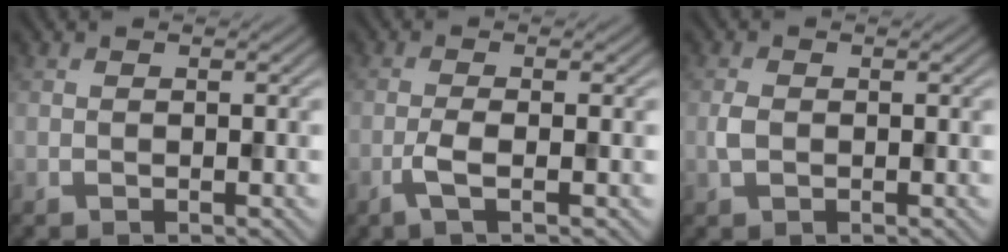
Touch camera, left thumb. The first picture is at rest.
{"total": 2.8, "force": [-1.0, 0.5, 2.5], "torque": [-0.051, 0.006, -0.029]}
{"total": 1.6, "force": [-0.2, 1.0, 1.2], "torque": [-0.030, 0.002, -0.006]}